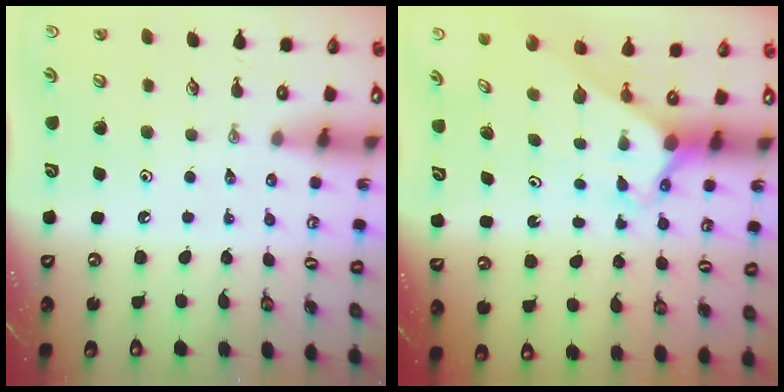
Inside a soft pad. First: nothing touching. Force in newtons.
{"total": 2.6, "press": 2.6, "slide": 0.1}